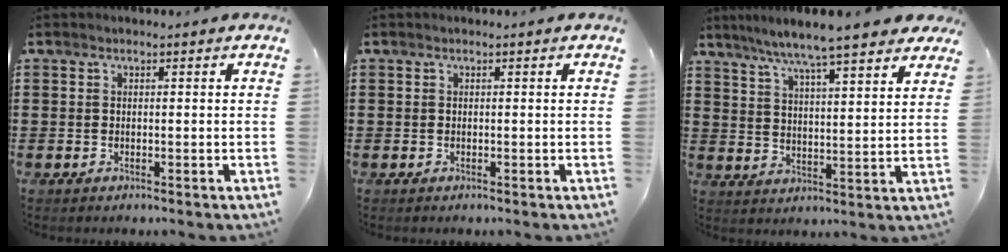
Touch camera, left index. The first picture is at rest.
{"total": 0.0}
{"total": 7.1, "force": [6.1, -0.2, 3.6], "torque": [-0.094, -0.030, 0.101]}